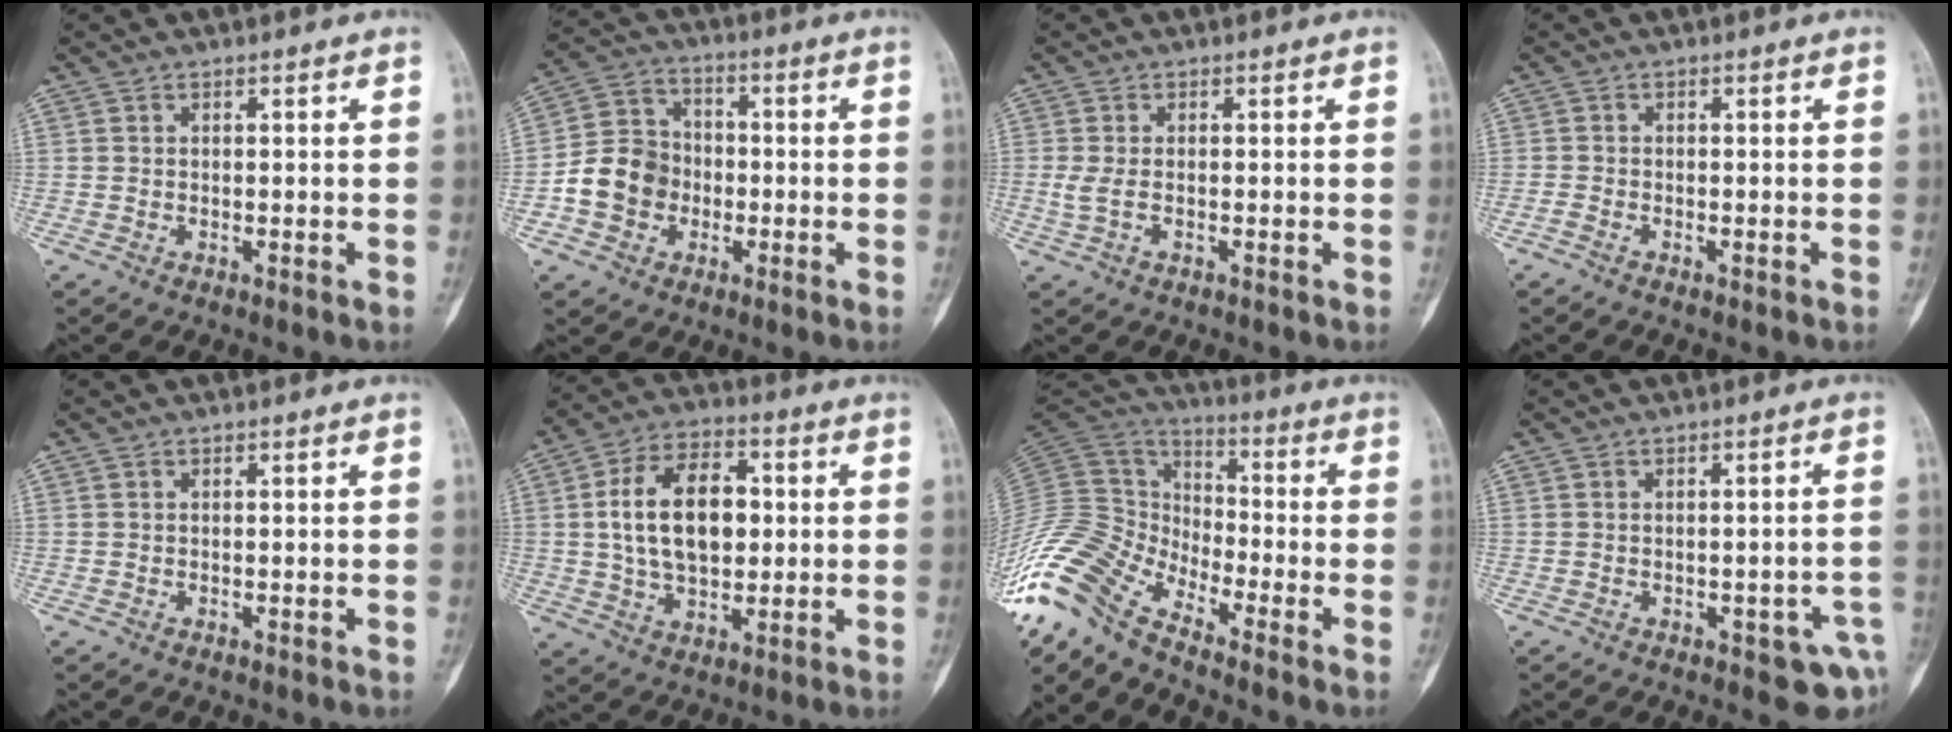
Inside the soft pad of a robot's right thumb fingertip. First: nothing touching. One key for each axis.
{"total": 10.5, "fx": -2.6, "fy": 9.1, "fz": 4.4, "tx": -0.057, "ty": 0.032, "tz": -0.053}
{"total": 2.5, "fx": -0.5, "fy": 1.2, "fz": 2.1, "tx": -0.059, "ty": -0.002, "tz": -0.009}
{"total": 1.1, "fx": -0.9, "fy": 0.4, "fz": 0.5, "tx": -0.012, "ty": 0.003, "tz": -0.021}
{"total": 0.0}
{"total": 15.6, "fx": 1.6, "fy": 9.5, "fz": 12.2, "tx": -0.186, "ty": 0.013, "tz": 0.024}
{"total": 17.0, "fx": -13.3, "fy": 5.9, "fz": 8.7, "tx": -0.187, "ty": 0.074, "tz": -0.271}
{"total": 5.6, "fx": -2.4, "fy": 2.6, "fz": 4.3, "tx": -0.034, "ty": 0.016, "tz": -0.022}